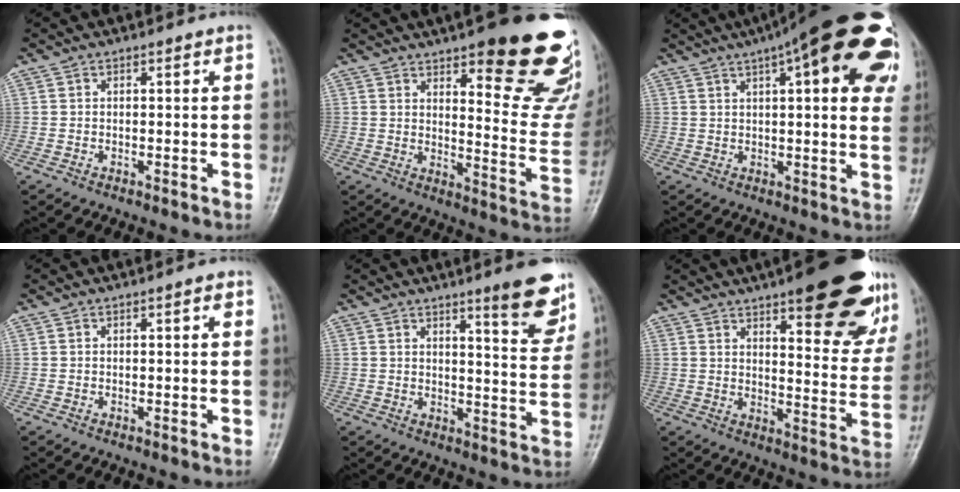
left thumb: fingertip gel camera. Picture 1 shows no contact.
{"total": 25.9, "force": [16.1, 7.4, 18.8], "torque": [-0.188, -0.087, 0.205]}
{"total": 27.7, "force": [12.4, 8.0, 23.5], "torque": [-0.244, 0.027, 0.163]}
{"total": 1.2, "force": [0.4, 0.4, 1.1], "torque": [-0.015, 0.002, 0.003]}
{"total": 9.9, "force": [6.5, 1.6, 7.3], "torque": [-0.074, -0.044, 0.087]}
{"total": 24.7, "force": [14.9, 7.6, 18.1], "torque": [-0.199, -0.053, 0.193]}